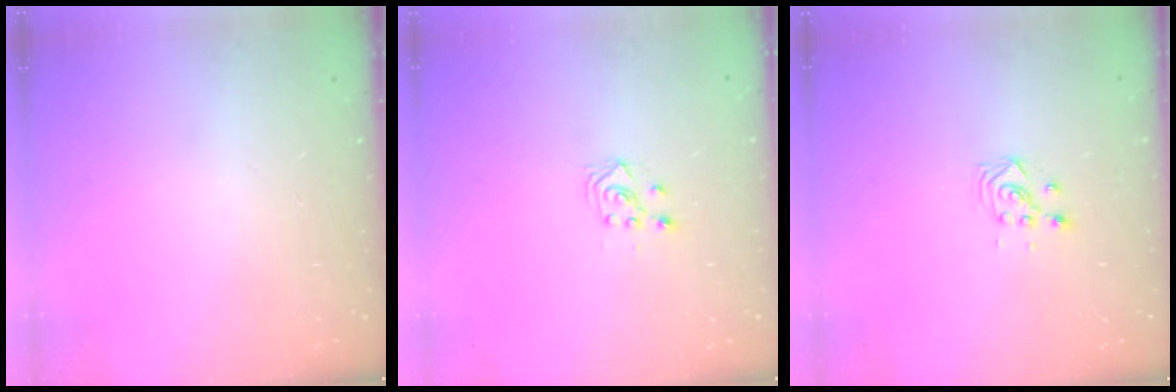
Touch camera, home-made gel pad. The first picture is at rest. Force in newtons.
{"total": 3.1, "press": 3.1, "slide": 0.8}
{"total": 2.9, "press": 2.9, "slide": 0.4}